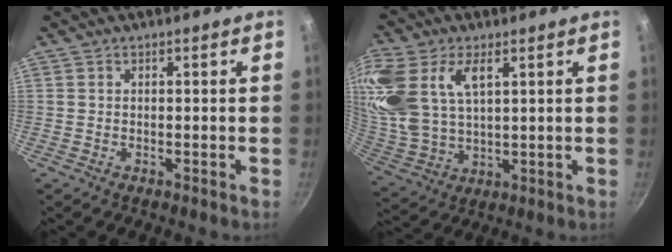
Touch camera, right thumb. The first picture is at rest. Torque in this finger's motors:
{"motor_torque": [0.39, 0.63, 1.60, 0.69, 0.24]}